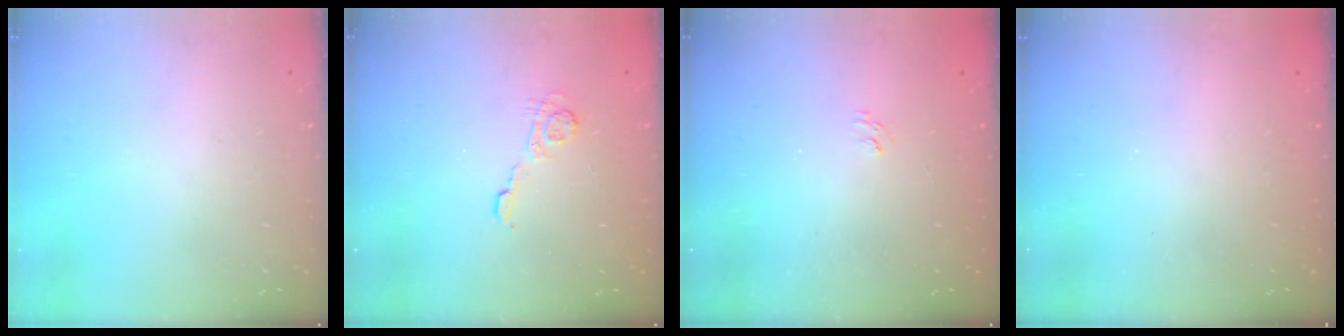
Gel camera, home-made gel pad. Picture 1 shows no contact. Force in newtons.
{"total": 4.1, "press": 4.1, "slide": 0.7}
{"total": 1.4, "press": 0.7, "slide": 1.1}
{"total": 2.3, "press": 2.1, "slide": 1.0}